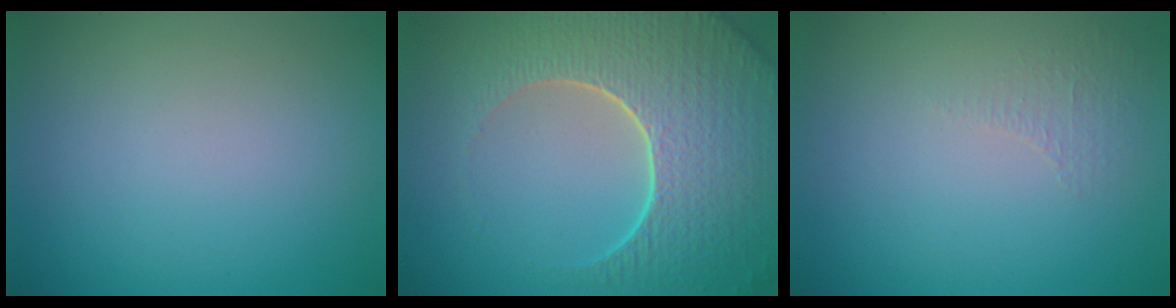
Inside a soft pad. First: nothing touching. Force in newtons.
{"total": 8.8, "press": 6.3, "slide": 6.2}
{"total": 0.8, "press": 0.4, "slide": 0.7}